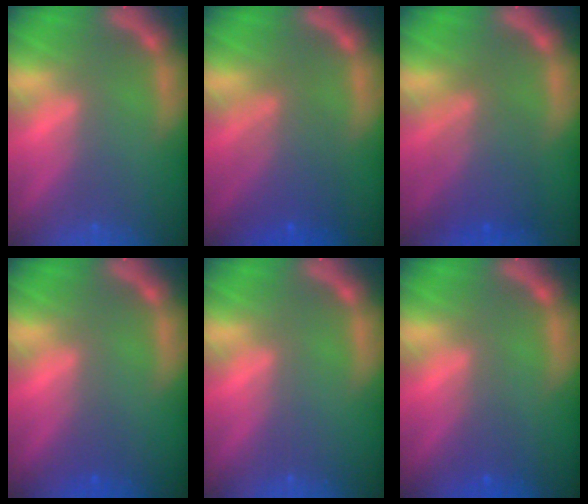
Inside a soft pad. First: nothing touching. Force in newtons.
{"total": 5.6}
{"total": 5.5}
{"total": 0.9}
{"total": 0.0}
{"total": 1.5}